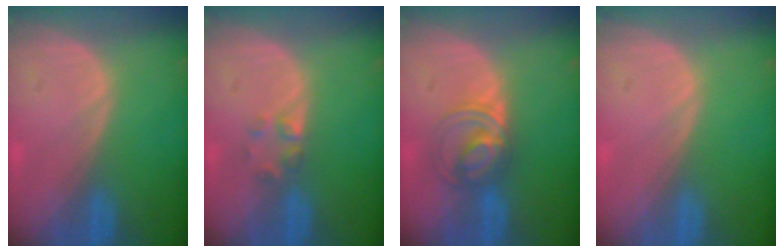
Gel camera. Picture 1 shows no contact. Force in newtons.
{"total": 2.0, "press": 2.0, "slide": 0.2}
{"total": 5.5, "press": 5.5, "slide": 0.6}
{"total": 0.0}